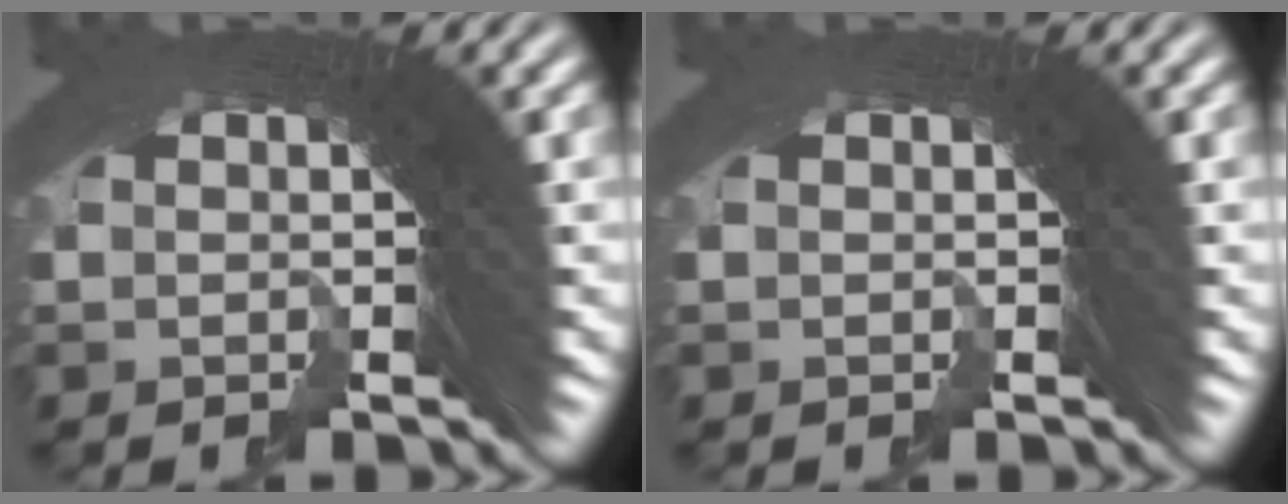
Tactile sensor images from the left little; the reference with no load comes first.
{"total": 0.0}